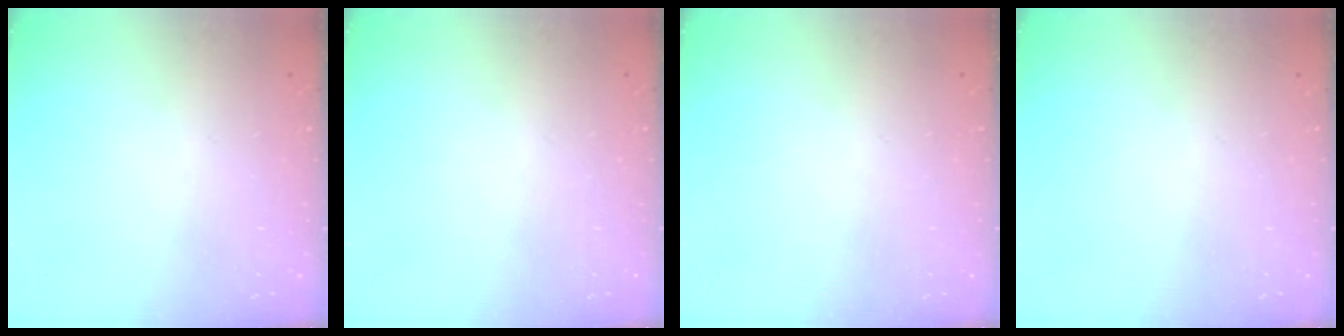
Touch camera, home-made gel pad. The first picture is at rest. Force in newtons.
{"total": 0.0}
{"total": 0.0}
{"total": 0.0}